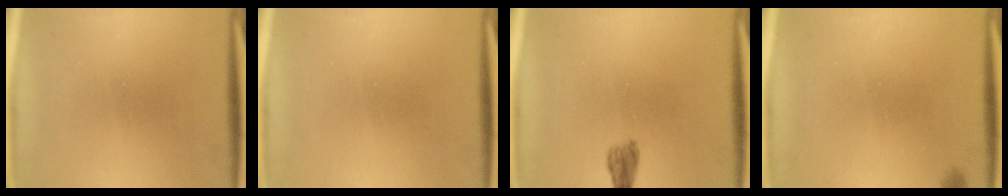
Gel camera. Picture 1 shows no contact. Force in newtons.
{"total": 0.0}
{"total": 1.6}
{"total": 0.6}